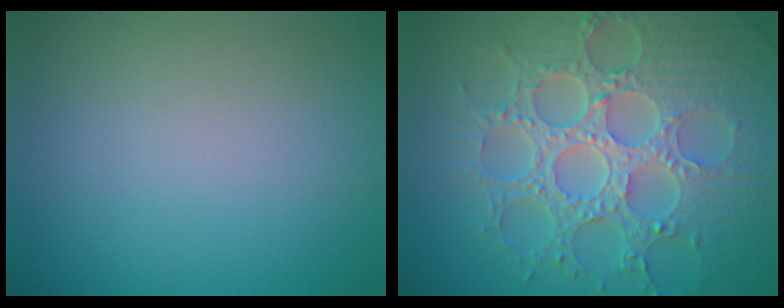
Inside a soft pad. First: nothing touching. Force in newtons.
{"total": 8.7, "press": 6.5, "slide": 5.7}